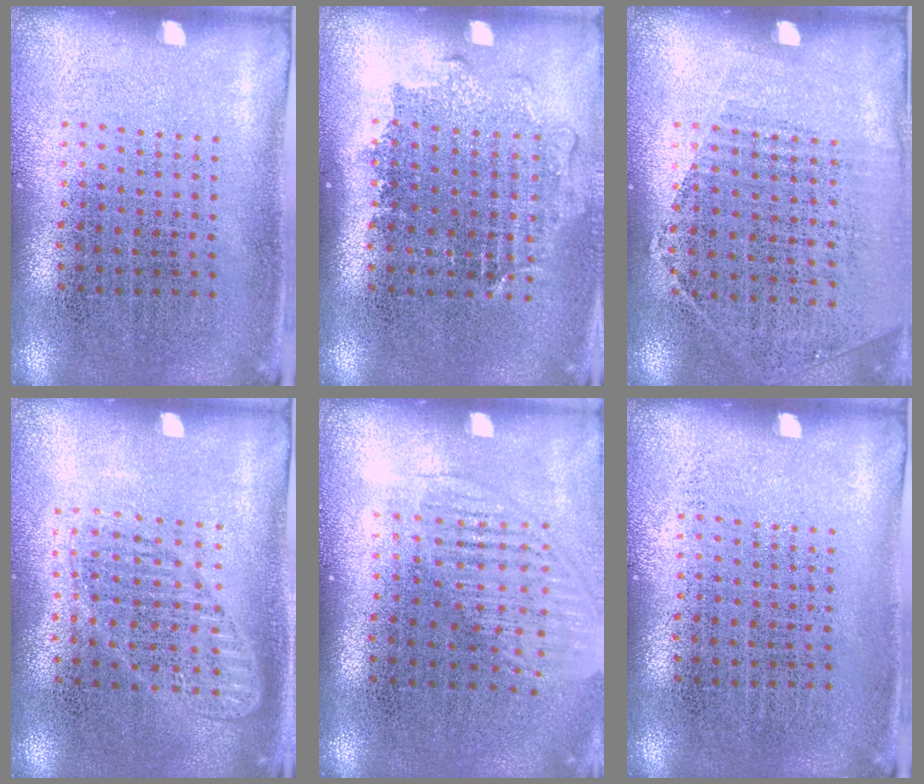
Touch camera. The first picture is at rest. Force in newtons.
{"total": 1.1, "press": 1.0, "slide": 0.5}
{"total": 1.2, "press": 1.0, "slide": 0.7}
{"total": 1.3, "press": 1.3, "slide": 0.4}
{"total": 1.5, "press": 1.3, "slide": 0.8}
{"total": 0.0}